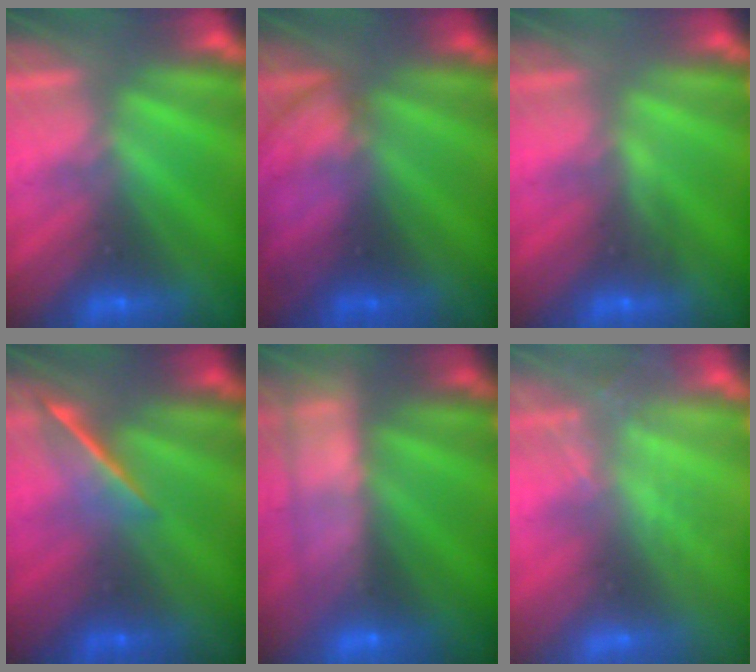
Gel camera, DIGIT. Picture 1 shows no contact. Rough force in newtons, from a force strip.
{"total": 2.3}
{"total": 2.8}
{"total": 1.6}
{"total": 7.8}
{"total": 2.2}